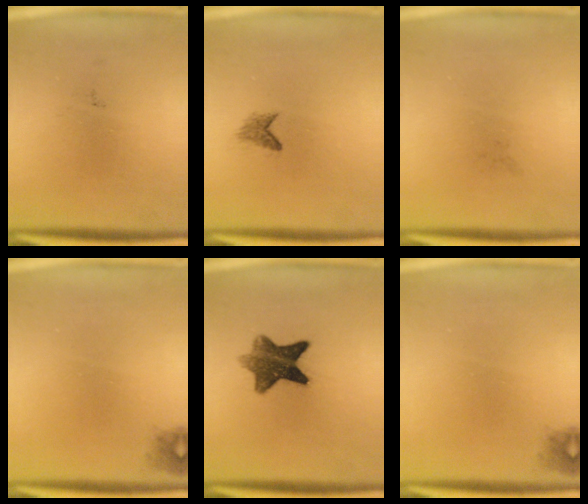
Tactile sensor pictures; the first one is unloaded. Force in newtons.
{"total": 1.2}
{"total": 0.0}
{"total": 1.1}
{"total": 8.5}
{"total": 1.1}